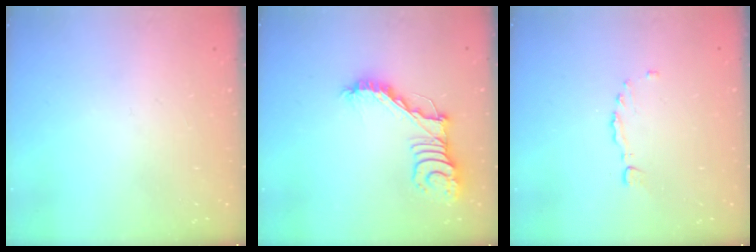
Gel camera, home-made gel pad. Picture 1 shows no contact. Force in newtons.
{"total": 15.5, "press": 15.4, "slide": 0.4}
{"total": 1.4, "press": 1.3, "slide": 0.3}